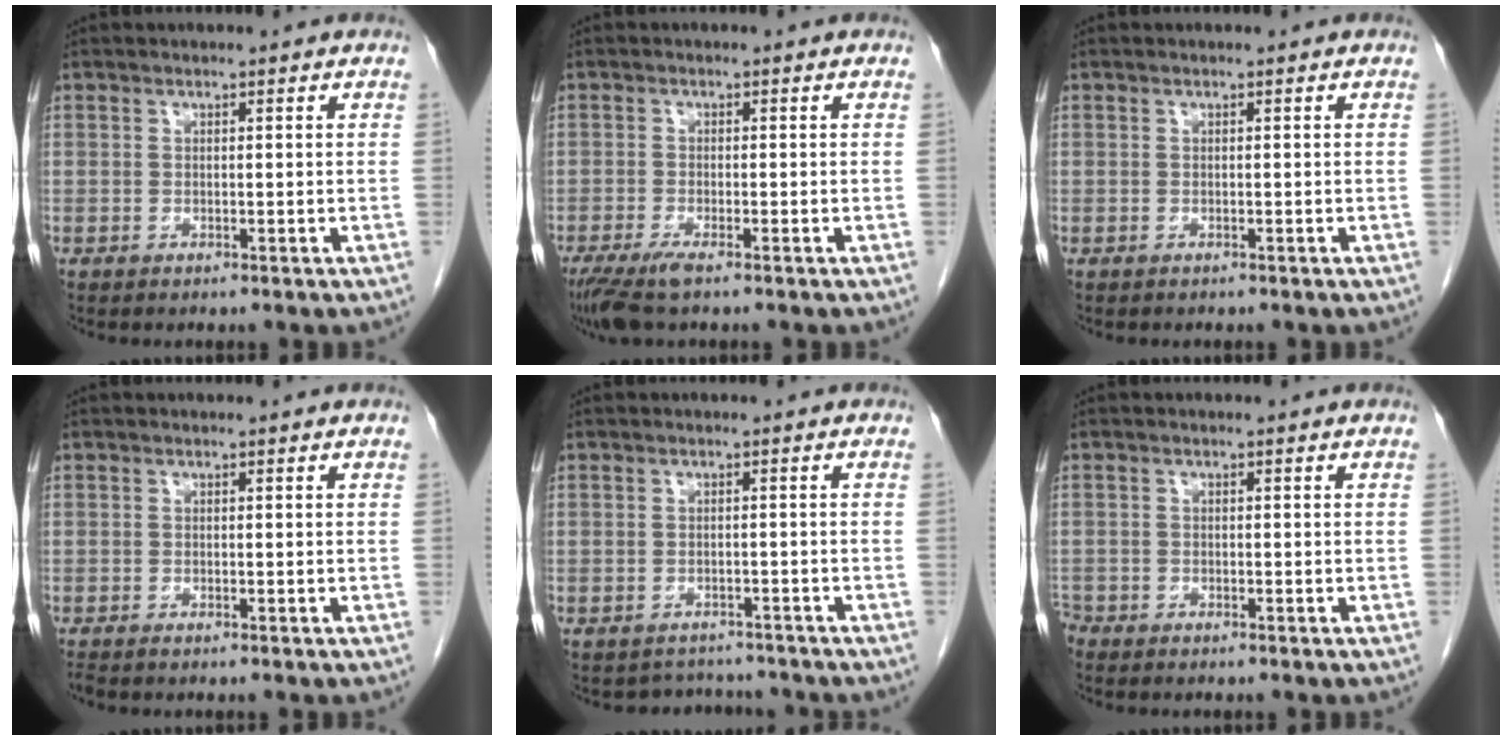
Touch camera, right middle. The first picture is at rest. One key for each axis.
{"total": 4.6, "fx": -3.2, "fy": 0.7, "fz": 3.3, "tx": -0.063, "ty": -0.013, "tz": -0.057}
{"total": 0.0}
{"total": 0.9, "fx": -0.8, "fy": 0.1, "fz": 0.3, "tx": -0.012, "ty": -0.004, "tz": -0.014}
{"total": 4.0, "fx": -3.7, "fy": 1.4, "fz": -0.5, "tx": 0.004, "ty": 0.011, "tz": -0.050}
{"total": 1.9, "fx": -1.7, "fy": 0.8, "fz": 0.2, "tx": -0.008, "ty": -0.001, "tz": -0.031}